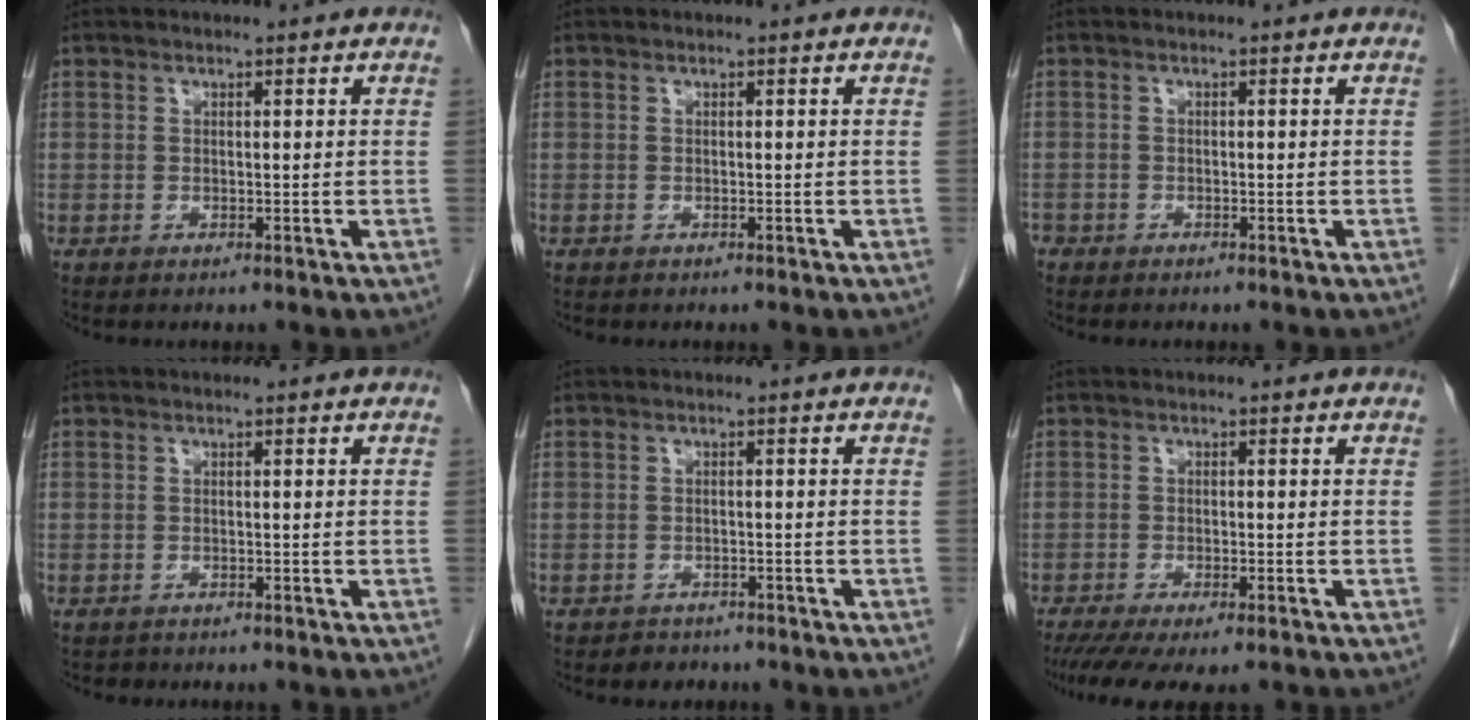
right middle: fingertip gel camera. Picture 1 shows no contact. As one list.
[{"total": 0.0}, {"total": 1.7, "force": [-1.4, 1.0, 0.4], "torque": [-0.012, -0.001, -0.024]}, {"total": 0.8, "force": [-0.7, 0.4, -0.1], "torque": [-0.008, 0.000, -0.013]}, {"total": 2.2, "force": [-1.7, 1.3, -0.1], "torque": [-0.011, 0.005, -0.027]}, {"total": 10.9, "force": [-8.7, 2.9, 5.9], "torque": [-0.098, -0.014, -0.125]}]